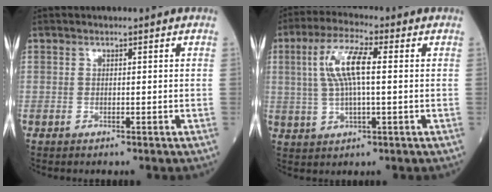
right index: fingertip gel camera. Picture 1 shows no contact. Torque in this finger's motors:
{"motor_torque": [0.24, 0.03, 0.24, 0.09]}